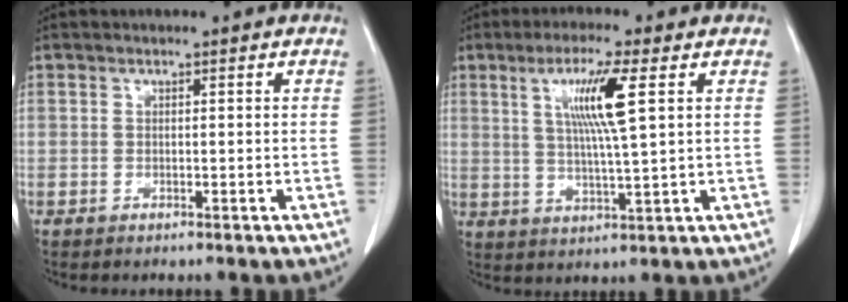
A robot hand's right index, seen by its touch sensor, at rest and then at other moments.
{"total": 8.7, "force": [2.9, -0.3, 8.2], "torque": [-0.156, 0.001, 0.054]}